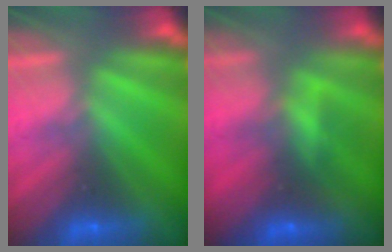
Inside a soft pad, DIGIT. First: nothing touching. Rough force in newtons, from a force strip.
{"total": 4.7}